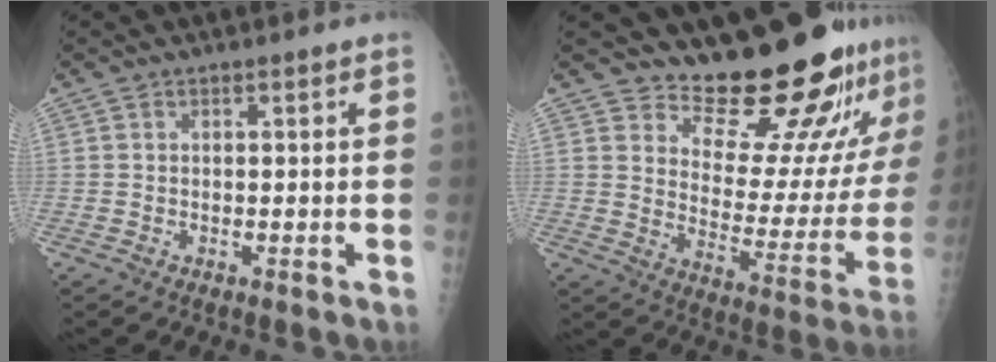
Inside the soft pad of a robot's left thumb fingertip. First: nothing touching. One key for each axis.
{"total": 18.9, "fx": 17.5, "fy": 4.2, "fz": 6.0, "tx": -0.034, "ty": -0.172, "tz": 0.237}